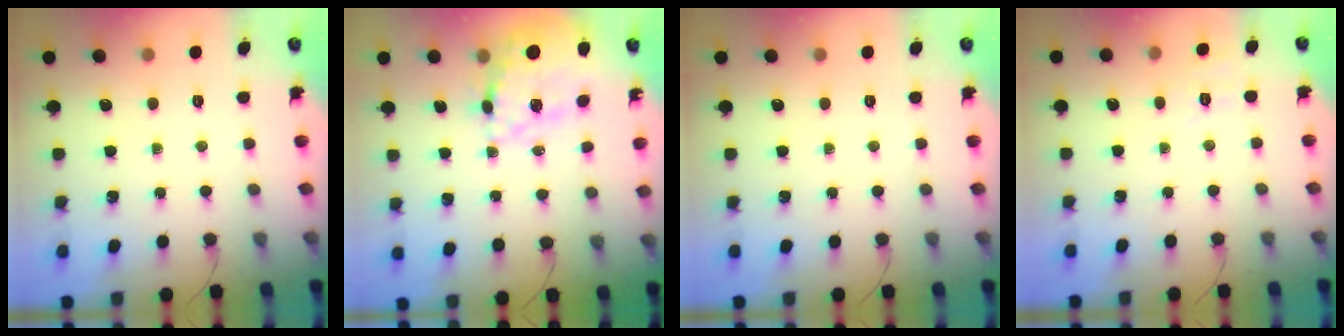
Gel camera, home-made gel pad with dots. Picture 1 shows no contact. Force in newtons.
{"total": 23.6, "press": 23.1, "slide": 4.9}
{"total": 0.0}
{"total": 7.9, "press": 7.6, "slide": 2.3}